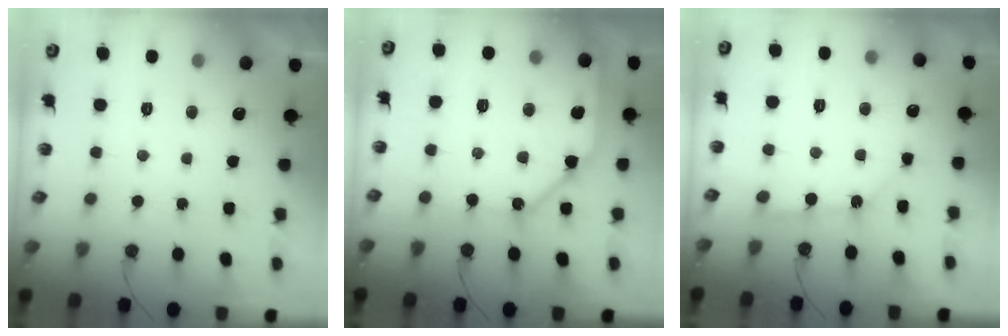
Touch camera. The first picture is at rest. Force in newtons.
{"total": 14.2, "press": 14.1, "slide": 1.6}
{"total": 4.6, "press": 4.5, "slide": 0.3}